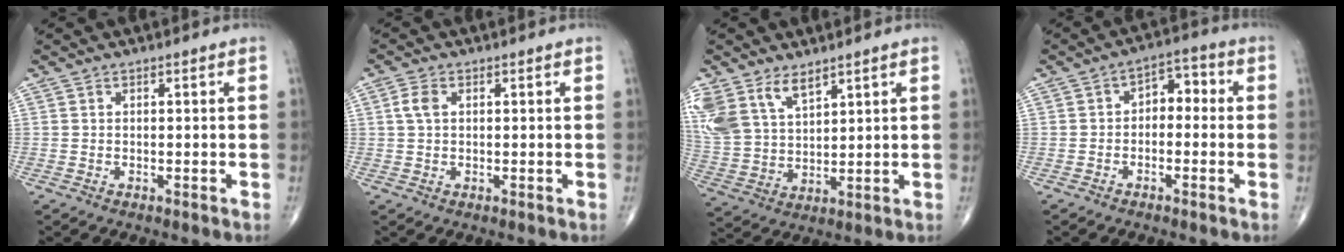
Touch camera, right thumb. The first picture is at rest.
{"total": 2.7, "force": [0.7, 1.7, 2.0], "torque": [-0.047, 0.007, 0.011]}
{"total": 13.4, "force": [8.0, 7.6, 7.5], "torque": [-0.157, -0.019, 0.171]}
{"total": 5.3, "force": [-0.5, 3.6, 3.9], "torque": [-0.034, 0.029, -0.021]}